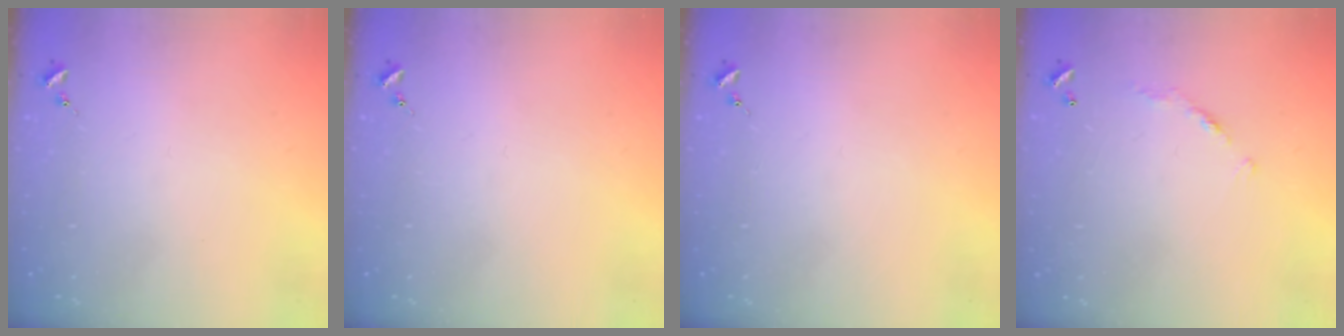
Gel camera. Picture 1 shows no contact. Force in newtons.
{"total": 0.0}
{"total": 0.0}
{"total": 7.1, "press": 7.1, "slide": 0.6}